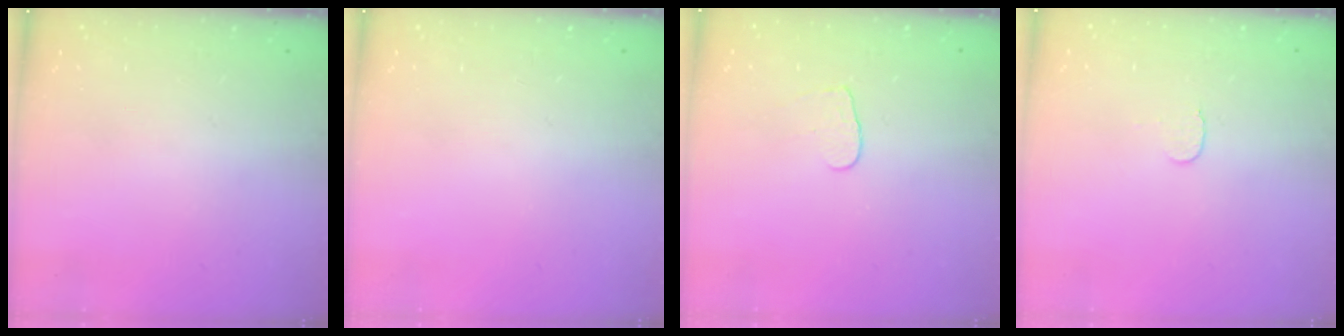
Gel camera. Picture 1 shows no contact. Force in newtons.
{"total": 0.0}
{"total": 4.4, "press": 4.4, "slide": 0.3}
{"total": 3.5, "press": 3.5, "slide": 0.3}